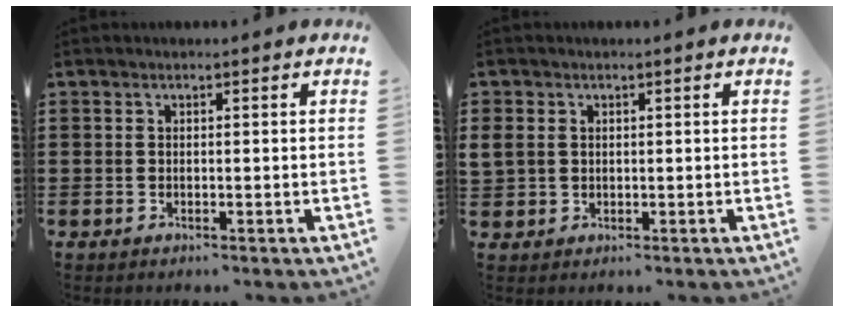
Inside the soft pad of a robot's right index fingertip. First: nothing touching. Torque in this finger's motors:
{"motor_torque": [0.96, 0.45, 0.18, 0.06]}